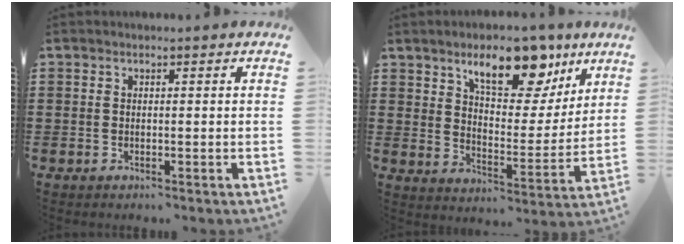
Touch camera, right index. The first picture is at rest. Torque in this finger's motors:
{"motor_torque": [0.78, 0.65, 0.32, 0.18]}